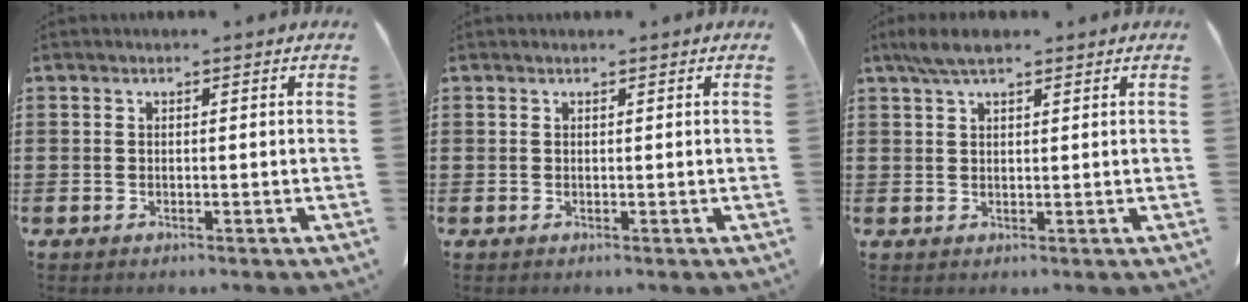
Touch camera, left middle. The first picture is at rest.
{"total": 0.0}
{"total": 3.7, "force": [2.5, 0.9, 2.6], "torque": [-0.057, 0.002, 0.047]}